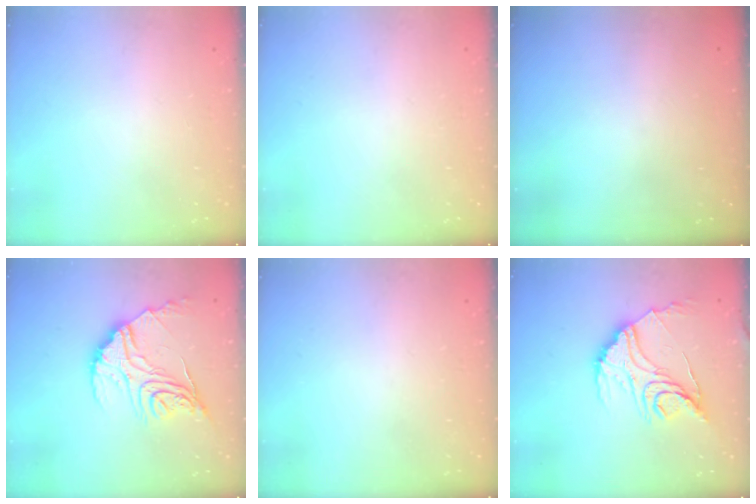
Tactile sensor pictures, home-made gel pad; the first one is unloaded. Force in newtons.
{"total": 0.0}
{"total": 2.9, "press": 2.9, "slide": 0.3}
{"total": 17.5, "press": 17.5, "slide": 1.4}
{"total": 3.0, "press": 3.0, "slide": 0.1}
{"total": 17.0, "press": 17.0, "slide": 1.3}